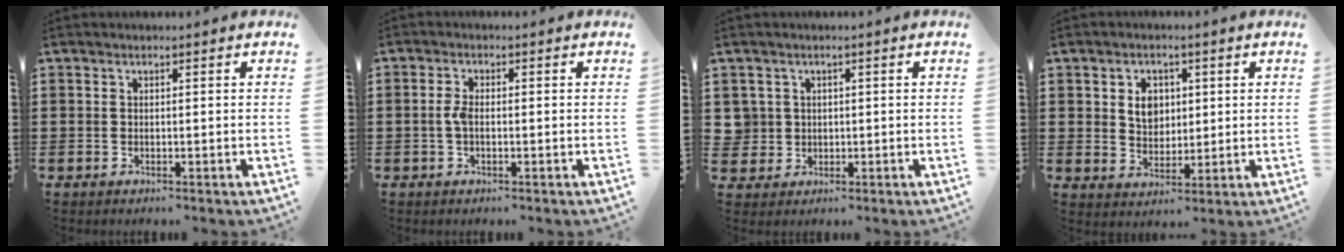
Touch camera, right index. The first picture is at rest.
{"total": 2.5, "force": [-0.4, 1.1, 2.2], "torque": [-0.057, -0.003, -0.012]}
{"total": 2.5, "force": [0.2, 2.5, 0.3], "torque": [-0.019, 0.007, 0.002]}
{"total": 4.4, "force": [1.2, 3.5, 2.4], "torque": [-0.052, 0.010, 0.016]}